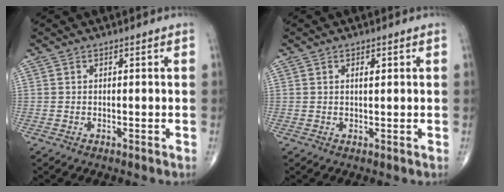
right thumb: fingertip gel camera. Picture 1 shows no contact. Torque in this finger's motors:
{"motor_torque": [-0.06, -0.08, 0.16, 0.00, 0.08]}